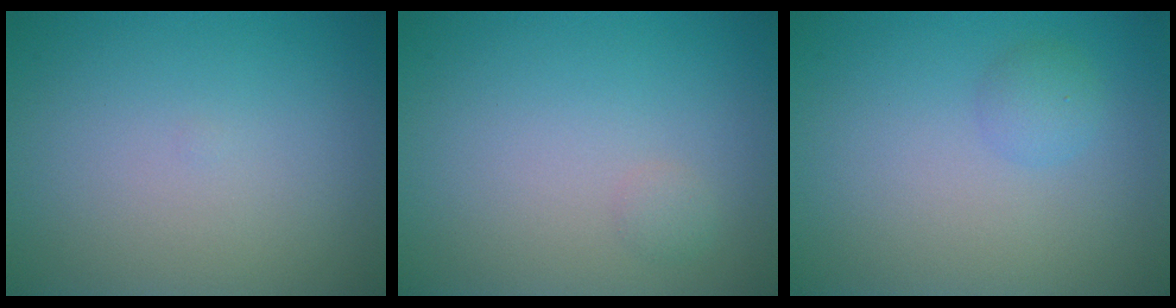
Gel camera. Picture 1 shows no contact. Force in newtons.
{"total": 0.7, "press": 0.7, "slide": 0.0}
{"total": 1.4, "press": 1.3, "slide": 0.2}